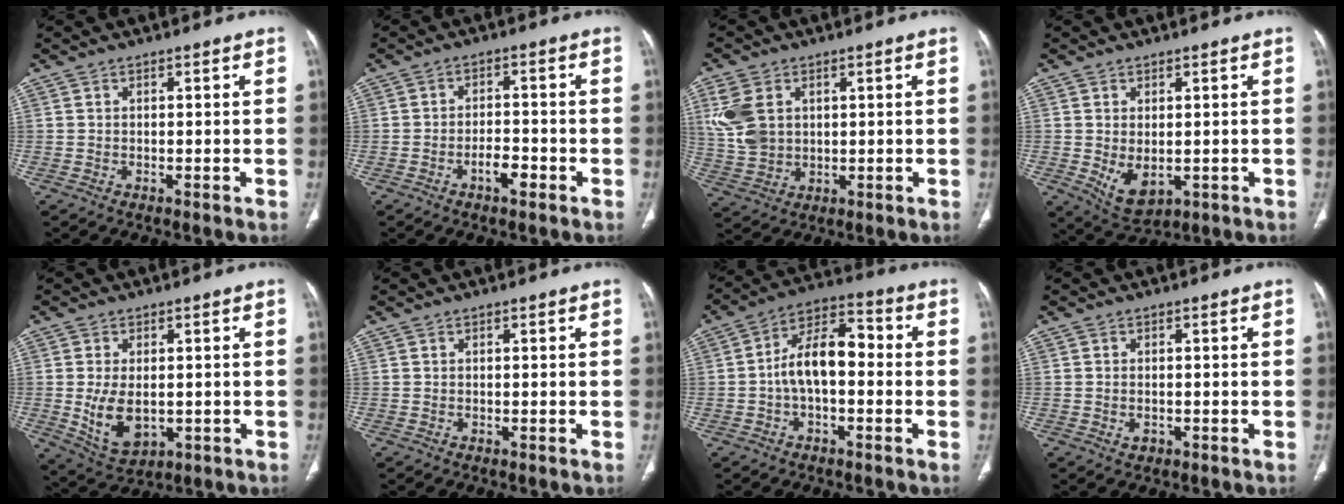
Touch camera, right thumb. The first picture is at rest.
{"total": 4.0, "force": [-2.1, 1.7, 2.8], "torque": [-0.042, 0.017, -0.036]}
{"total": 9.4, "force": [2.8, 6.8, 5.9], "torque": [-0.124, -0.005, 0.067]}
{"total": 6.2, "force": [-0.8, 3.7, 4.9], "torque": [-0.079, -0.010, 0.006]}
{"total": 8.5, "force": [-0.8, 5.2, 6.7], "torque": [-0.115, -0.012, 0.004]}
{"total": 0.0}
{"total": 11.0, "force": [-0.9, 6.0, 9.2], "torque": [-0.148, 0.042, -0.025]}
{"total": 1.5, "force": [-0.4, 1.1, 0.9], "torque": [-0.014, 0.004, -0.003]}